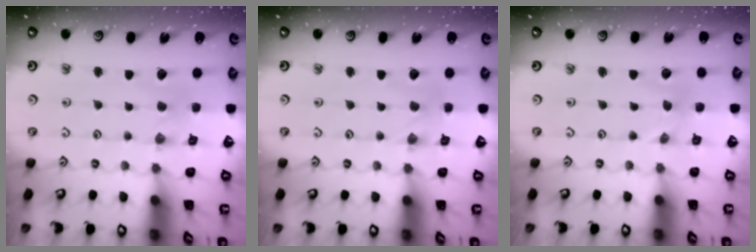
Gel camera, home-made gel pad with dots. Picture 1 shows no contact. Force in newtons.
{"total": 0.0}
{"total": 0.0}